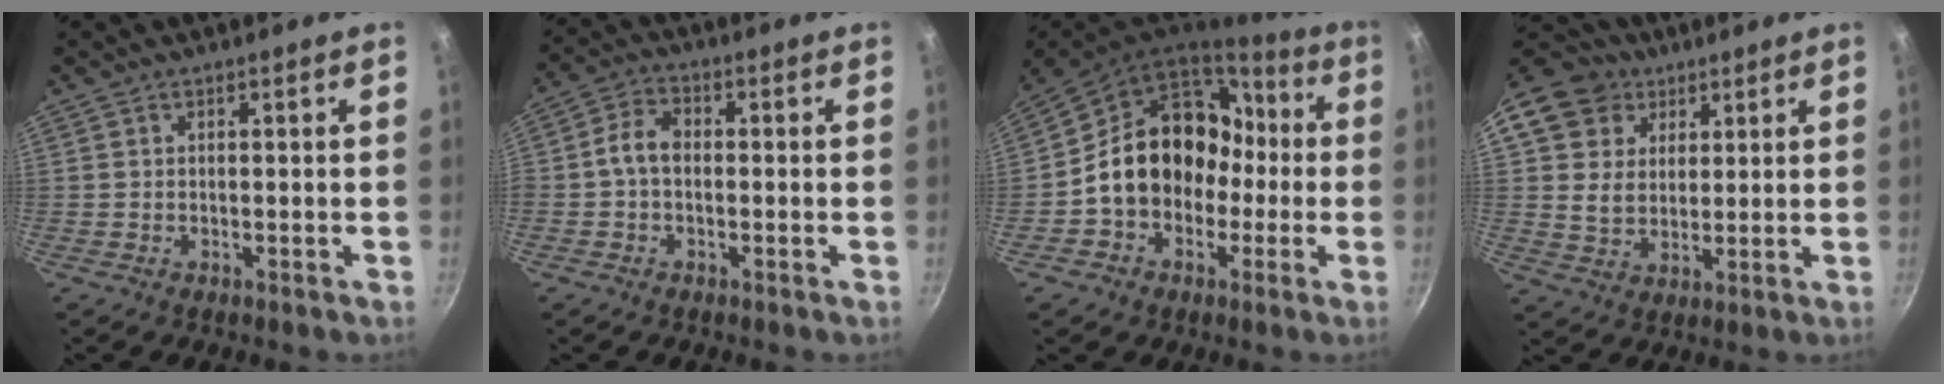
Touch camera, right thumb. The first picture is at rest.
{"total": 5.0, "force": [-0.5, 3.4, 3.6], "torque": [-0.063, 0.025, -0.021]}
{"total": 18.5, "force": [-1.3, 15.1, 10.6], "torque": [-0.126, 0.067, -0.018]}
{"total": 12.9, "force": [6.1, 10.4, 4.5], "torque": [-0.061, -0.005, 0.102]}